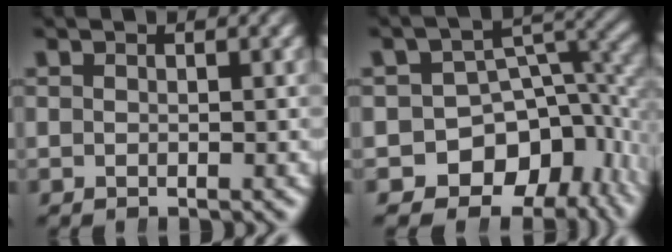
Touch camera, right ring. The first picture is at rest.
{"total": 14.3, "force": [-5.1, 11.3, 7.0], "torque": [-0.117, -0.055, -0.071]}